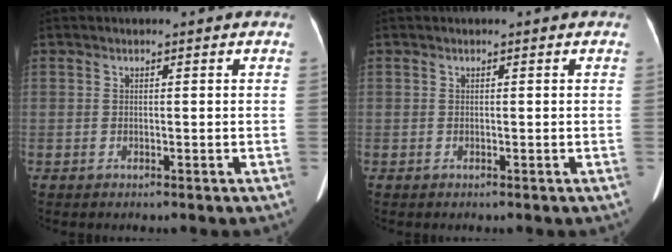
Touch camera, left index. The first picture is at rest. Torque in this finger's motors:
{"motor_torque": [0.00, 0.00, 0.00, 0.00]}